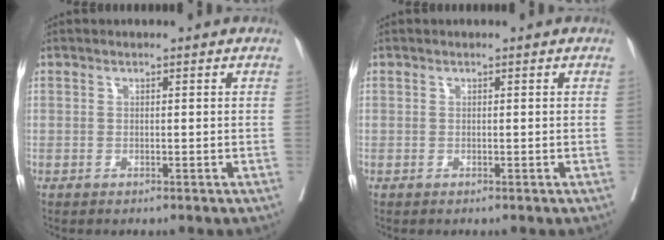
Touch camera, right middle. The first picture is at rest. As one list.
[{"total": 0.0}]